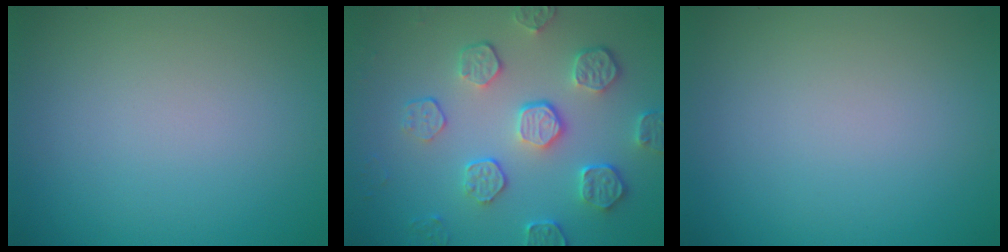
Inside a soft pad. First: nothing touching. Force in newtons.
{"total": 5.3, "press": 4.2, "slide": 3.2}
{"total": 0.0}